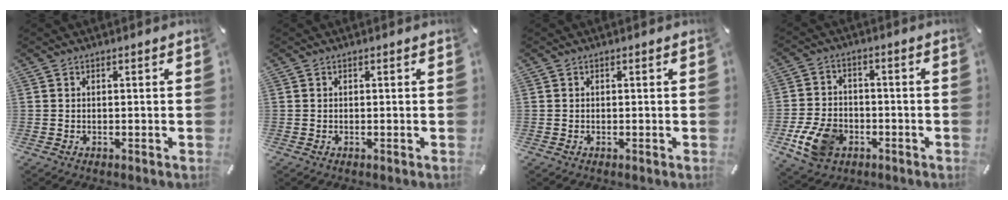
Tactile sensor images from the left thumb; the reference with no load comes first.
{"total": 0.0}
{"total": 0.0}
{"total": 10.8, "force": [-4.0, 7.9, 6.2], "torque": [-0.131, 0.015, -0.070]}